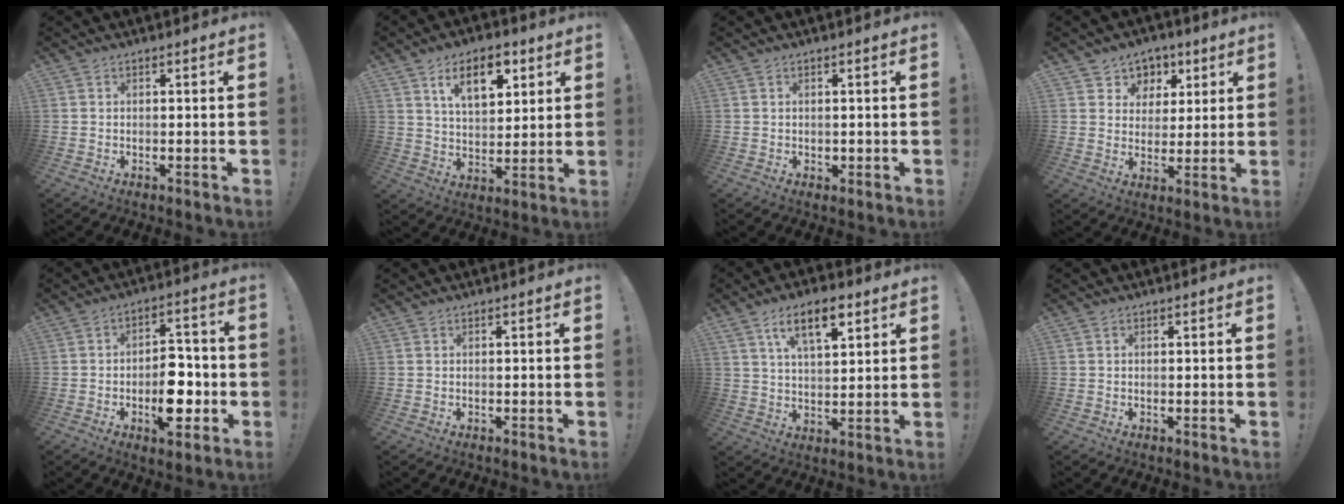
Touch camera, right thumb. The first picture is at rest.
{"total": 12.3, "force": [6.3, 6.6, 8.1], "torque": [-0.132, -0.011, 0.115]}
{"total": 0.9, "force": [0.3, 0.8, 0.2], "torque": [0.004, 0.000, 0.004]}
{"total": 6.7, "force": [2.9, 6.1, 0.6], "torque": [-0.003, -0.028, 0.058]}
{"total": 12.3, "force": [-3.7, 6.9, 9.6], "torque": [-0.133, 0.016, -0.059]}
{"total": 0.0}
{"total": 10.8, "force": [5.9, 4.7, 7.9], "torque": [-0.127, -0.010, 0.102]}
{"total": 0.0}